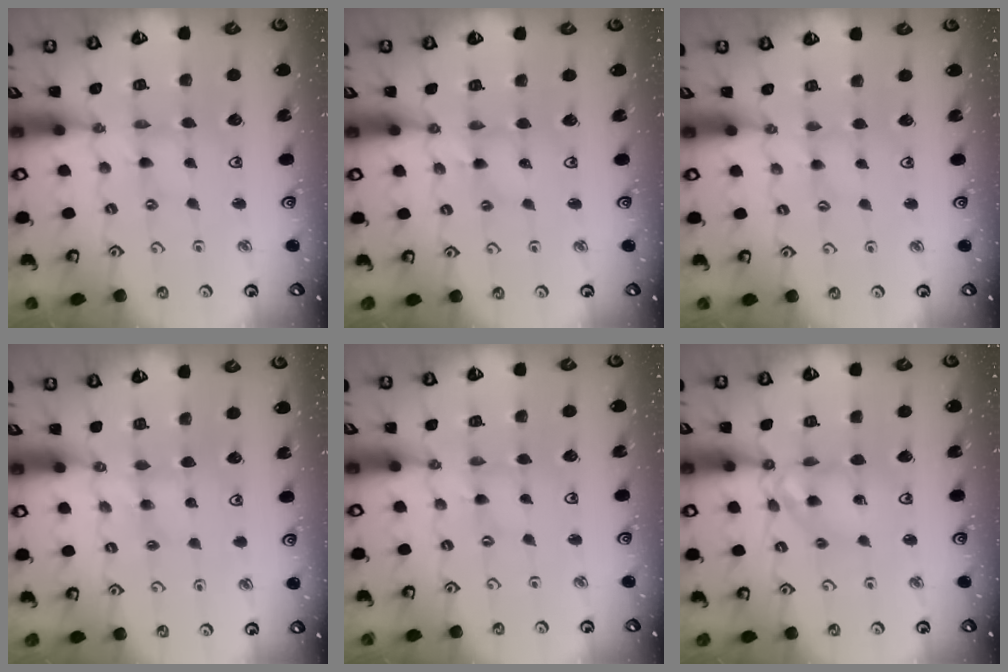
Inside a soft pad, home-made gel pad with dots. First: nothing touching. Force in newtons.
{"total": 3.9, "press": 3.9, "slide": 0.4}
{"total": 1.5, "press": 1.4, "slide": 0.3}
{"total": 3.5, "press": 3.5, "slide": 0.4}
{"total": 0.0}
{"total": 11.4, "press": 11.3, "slide": 1.4}